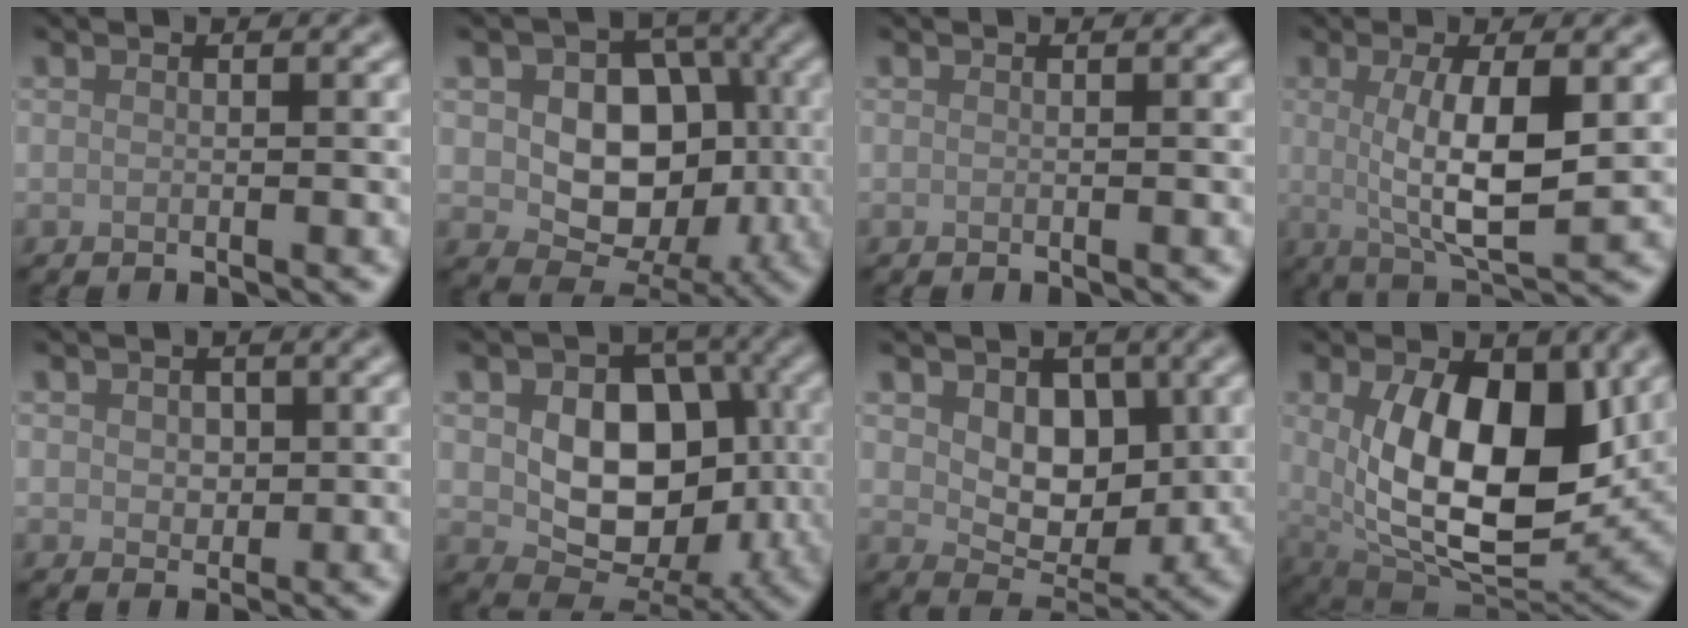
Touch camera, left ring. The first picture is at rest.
{"total": 8.6, "force": [-0.1, 6.5, 5.6], "torque": [-0.075, -0.001, -0.011]}
{"total": 0.0}
{"total": 6.9, "force": [0.5, 1.9, 6.6], "torque": [-0.114, -0.010, 0.013]}
{"total": 1.7, "force": [0.4, 1.4, 0.9], "torque": [-0.019, -0.004, 0.004]}
{"total": 9.5, "force": [0.2, 6.8, 6.6], "torque": [-0.098, -0.006, 0.004]}
{"total": 5.6, "force": [1.2, 4.0, 3.7], "torque": [-0.060, -0.015, 0.020]}
{"total": 12.3, "force": [1.7, 6.7, 10.2], "torque": [-0.152, -0.022, 0.038]}